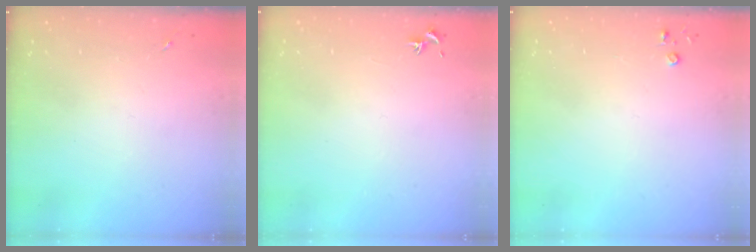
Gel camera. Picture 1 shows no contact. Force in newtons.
{"total": 0.8, "press": 0.7, "slide": 0.3}
{"total": 2.8, "press": 2.8, "slide": 0.3}